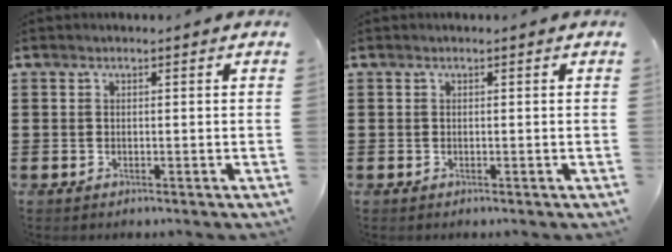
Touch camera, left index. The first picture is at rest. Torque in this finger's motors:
{"motor_torque": [0.00, 0.01, -0.01, 0.01]}